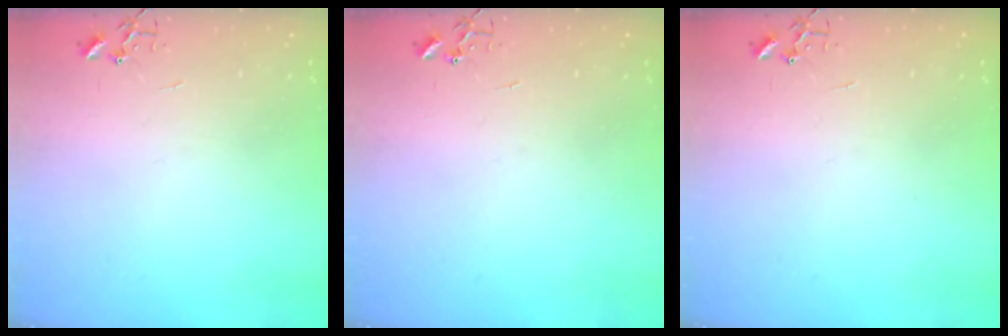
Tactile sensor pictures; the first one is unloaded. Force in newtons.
{"total": 0.0}
{"total": 0.0}